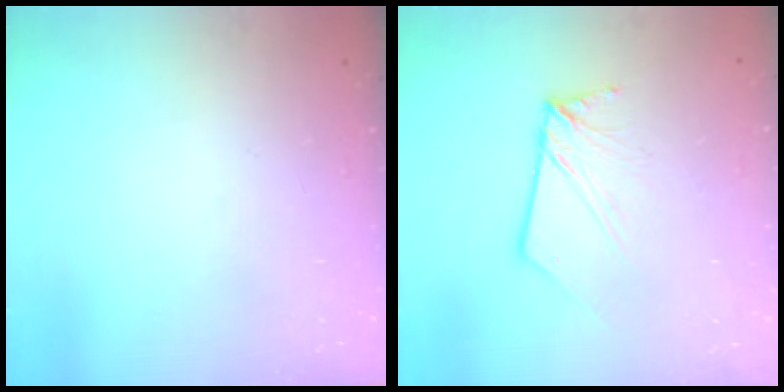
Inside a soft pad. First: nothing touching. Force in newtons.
{"total": 7.6, "press": 7.5, "slide": 0.9}